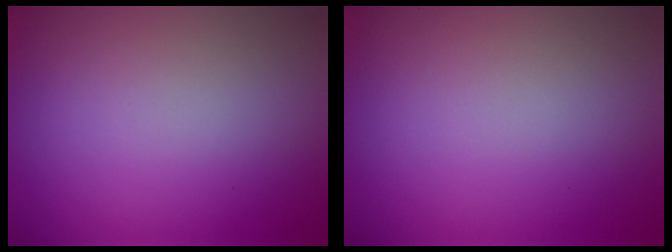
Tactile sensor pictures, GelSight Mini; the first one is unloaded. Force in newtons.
{"total": 0.0}